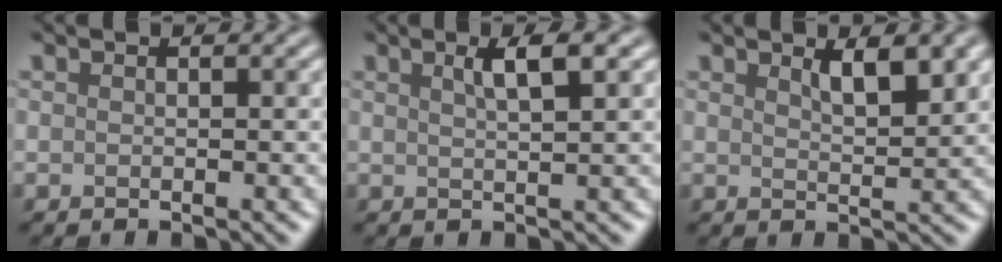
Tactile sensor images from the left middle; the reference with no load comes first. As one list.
[{"total": 2.8, "force": [1.3, 0.7, 2.4], "torque": [-0.028, 0.006, 0.018]}, {"total": 3.0, "force": [1.7, 0.8, 2.3], "torque": [-0.033, -0.003, 0.031]}]